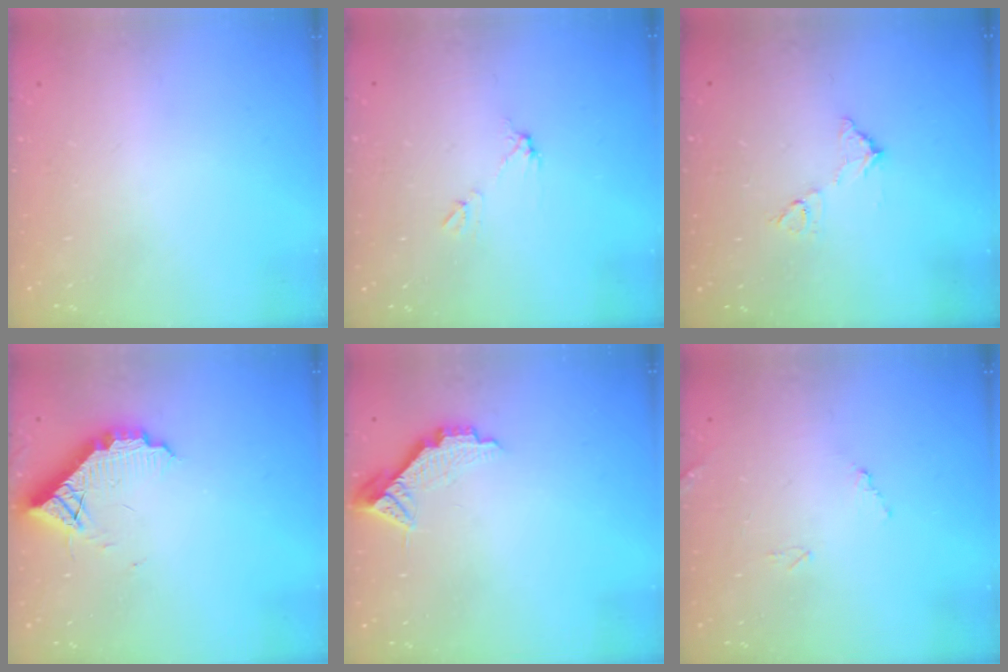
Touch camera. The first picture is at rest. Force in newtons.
{"total": 5.2, "press": 5.1, "slide": 0.3}
{"total": 7.3, "press": 7.3, "slide": 0.3}
{"total": 10.0, "press": 10.0, "slide": 0.8}
{"total": 8.7, "press": 8.7, "slide": 0.4}
{"total": 9.4, "press": 9.4, "slide": 0.4}